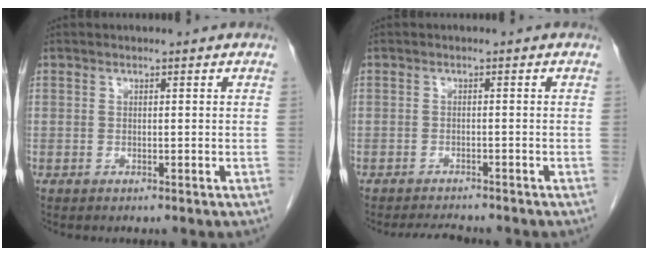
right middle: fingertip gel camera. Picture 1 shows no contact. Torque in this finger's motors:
{"motor_torque": [0.07, -0.05, -0.02, 0.00]}